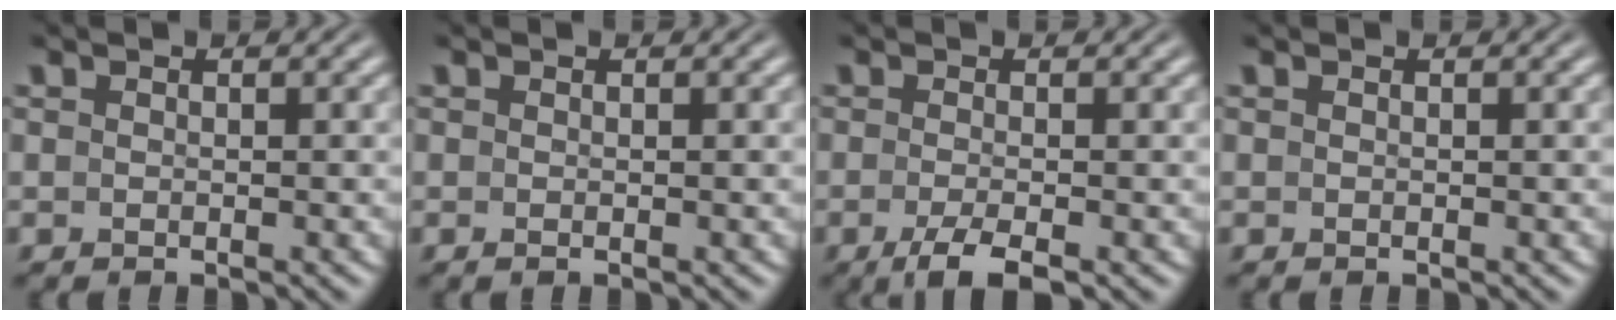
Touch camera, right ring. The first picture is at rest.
{"total": 0.0}
{"total": 3.0, "force": [-2.1, 0.7, 2.1], "torque": [-0.045, -0.019, -0.025]}
{"total": 0.0}